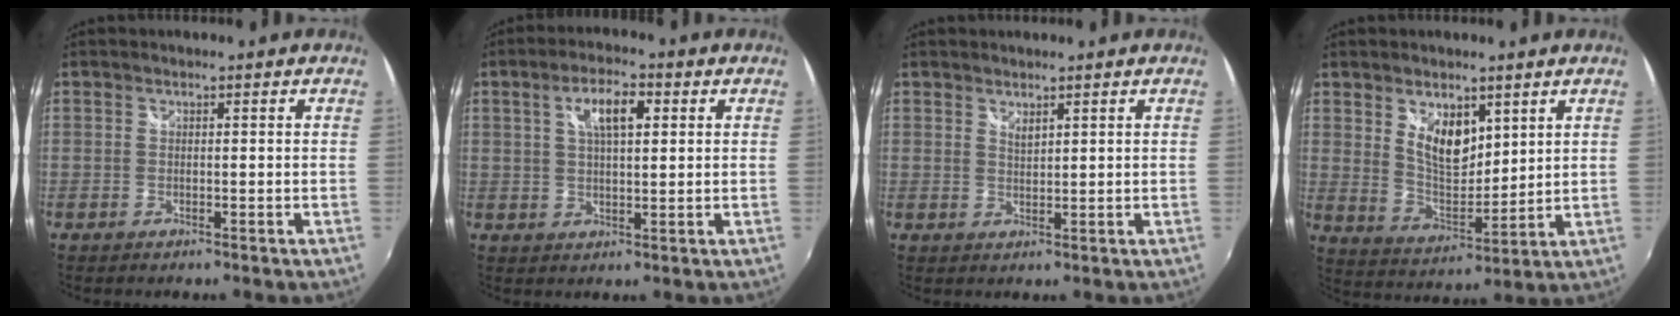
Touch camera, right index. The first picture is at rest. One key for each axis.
{"total": 6.8, "fx": 2.2, "fy": 2.5, "fz": 5.9, "tx": -0.104, "ty": 0.012, "tz": 0.039}
{"total": 1.6, "fx": 1.4, "fy": 0.4, "fz": 0.7, "tx": -0.012, "ty": -0.001, "tz": 0.025}
{"total": 8.7, "fx": 4.2, "fy": 4.6, "fz": 6.0, "tx": -0.099, "ty": -0.004, "tz": 0.084}